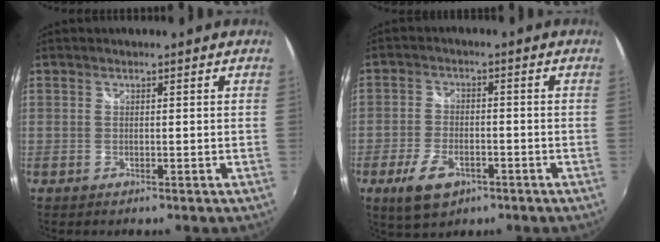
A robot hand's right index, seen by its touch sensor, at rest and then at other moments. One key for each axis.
{"total": 8.2, "fx": -4.4, "fy": 4.4, "fz": 5.3, "tx": -0.124, "ty": -0.007, "tz": -0.075}